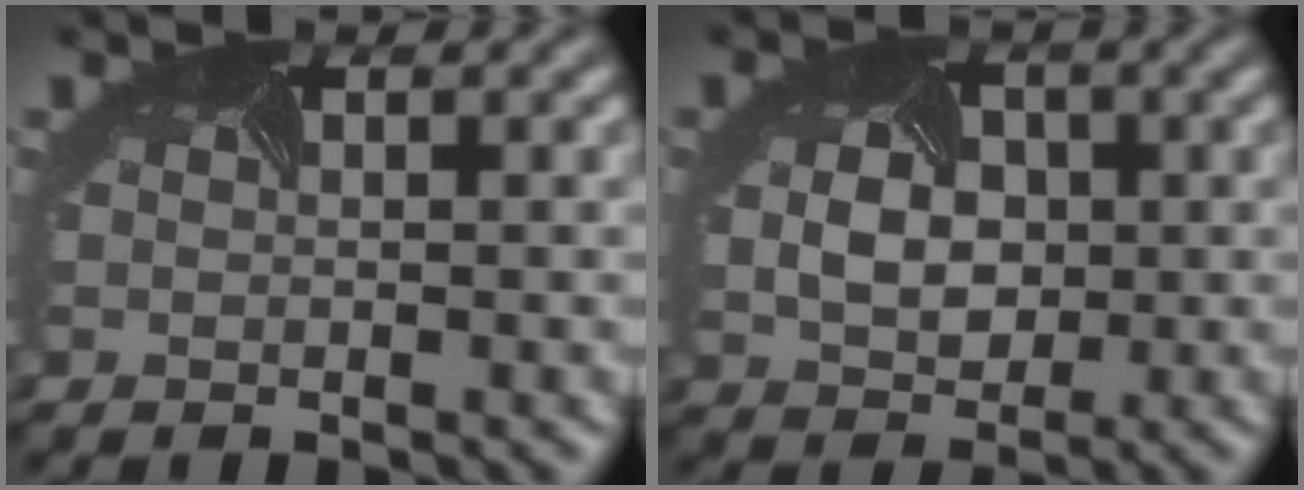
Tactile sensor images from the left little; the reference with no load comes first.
{"total": 4.7, "force": [0.1, 3.7, 3.0], "torque": [-0.055, 0.000, 0.000]}